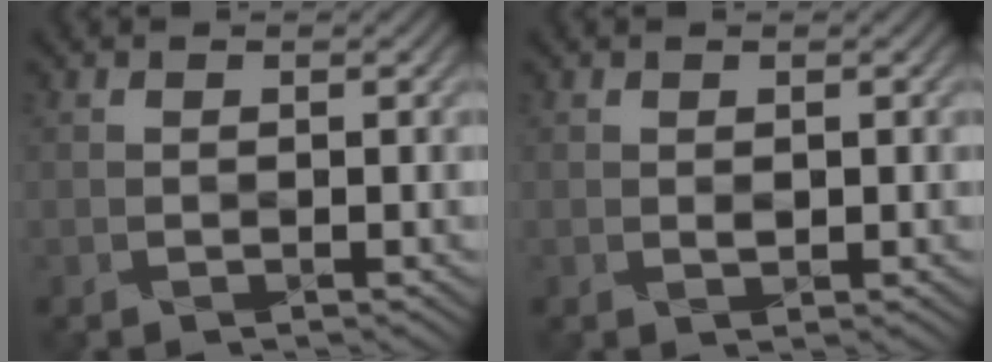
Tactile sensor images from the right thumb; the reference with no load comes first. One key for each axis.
{"total": 0.6, "fx": 0.3, "fy": 0.5, "fz": 0.4, "tx": -0.006, "ty": -0.001, "tz": 0.007}